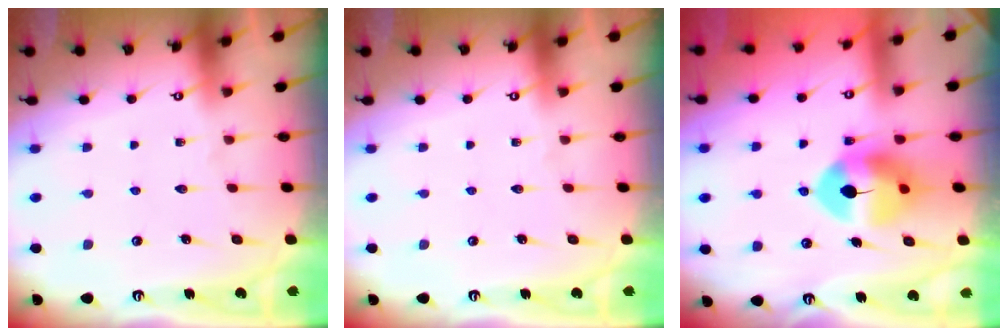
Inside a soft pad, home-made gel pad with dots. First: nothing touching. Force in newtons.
{"total": 0.0}
{"total": 9.5, "press": 9.3, "slide": 1.8}